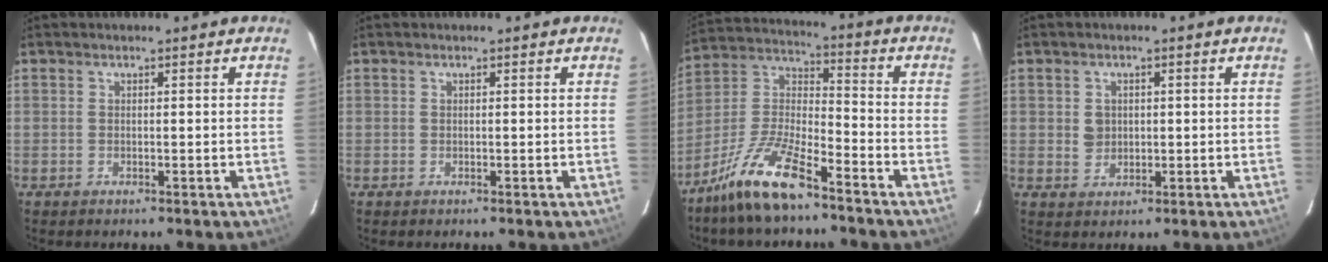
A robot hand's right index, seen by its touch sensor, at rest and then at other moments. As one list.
[{"total": 0.0}, {"total": 13.8, "force": [-9.8, 3.7, 9.0], "torque": [-0.197, 0.010, -0.190]}, {"total": 3.0, "force": [0.3, 2.7, 1.2], "torque": [-0.020, 0.005, 0.009]}]